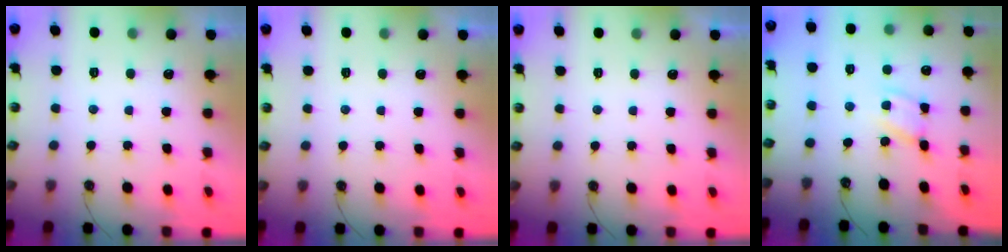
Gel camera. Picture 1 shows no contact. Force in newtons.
{"total": 0.0}
{"total": 0.0}
{"total": 4.0, "press": 4.0, "slide": 0.2}